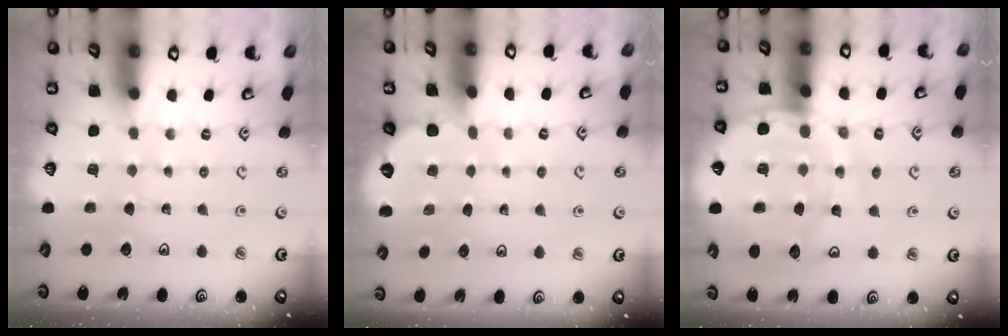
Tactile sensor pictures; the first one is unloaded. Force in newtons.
{"total": 1.4, "press": 1.4, "slide": 0.1}
{"total": 16.0, "press": 15.9, "slide": 1.9}